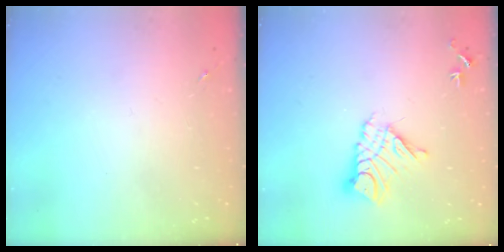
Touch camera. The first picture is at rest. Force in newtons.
{"total": 11.9, "press": 11.9, "slide": 1.1}